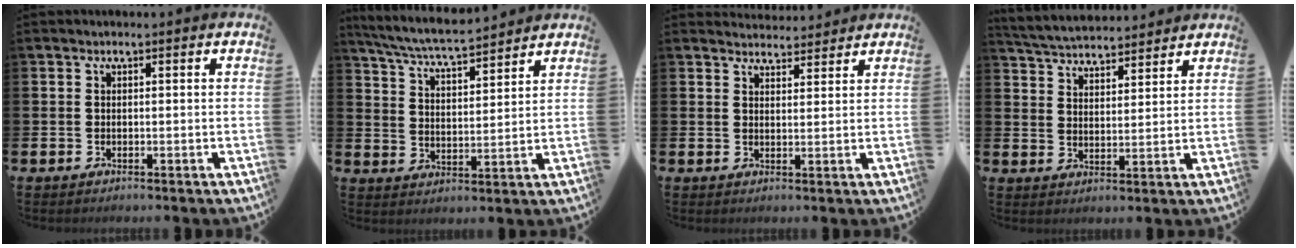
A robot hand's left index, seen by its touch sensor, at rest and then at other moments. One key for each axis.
{"total": 6.5, "fx": 6.3, "fy": 0.3, "fz": 1.8, "tx": -0.061, "ty": -0.037, "tz": 0.111}
{"total": 3.2, "fx": 3.1, "fy": 0.7, "fz": -0.3, "tx": 0.009, "ty": -0.018, "tz": 0.056}
{"total": 4.9, "fx": 4.9, "fy": 0.7, "fz": 0.2, "tx": -0.026, "ty": -0.028, "tz": 0.086}